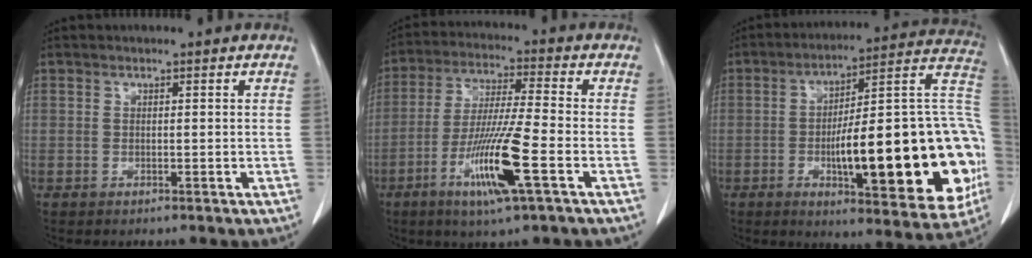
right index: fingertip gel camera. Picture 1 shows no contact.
{"total": 12.5, "force": [-5.0, -0.2, 11.5], "torque": [-0.223, -0.020, -0.093]}
{"total": 28.9, "force": [-5.6, 6.1, 27.7], "torque": [-0.307, 0.019, -0.070]}